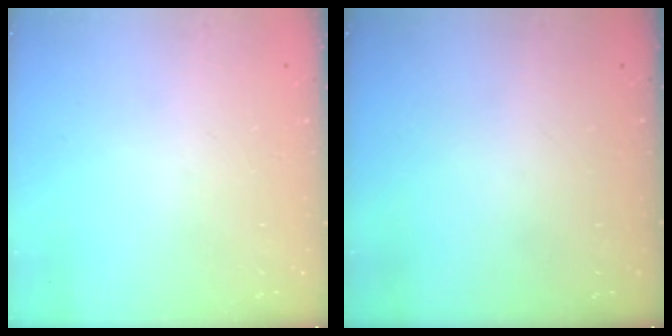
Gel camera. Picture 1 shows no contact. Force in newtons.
{"total": 0.0}